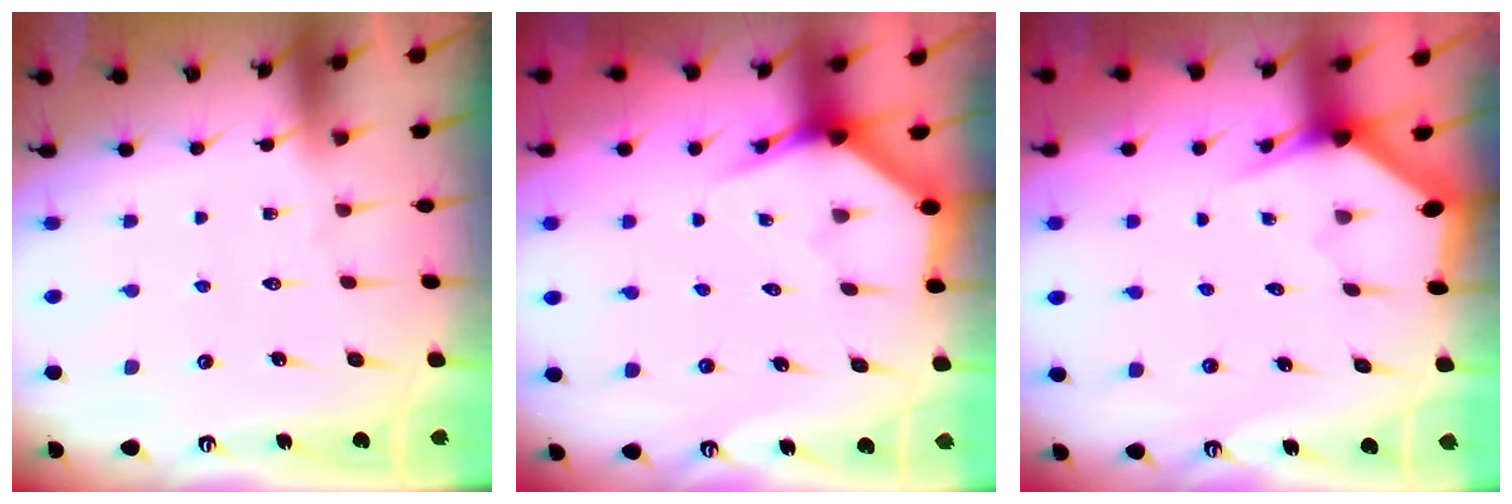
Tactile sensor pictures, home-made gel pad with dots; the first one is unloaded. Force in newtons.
{"total": 3.9, "press": 3.9, "slide": 0.2}
{"total": 3.1, "press": 3.1, "slide": 0.0}